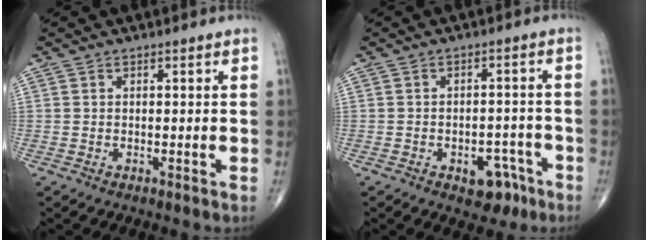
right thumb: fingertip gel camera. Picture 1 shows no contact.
{"total": 6.3, "force": [-3.4, 3.9, 3.7], "torque": [-0.013, 0.029, -0.041]}